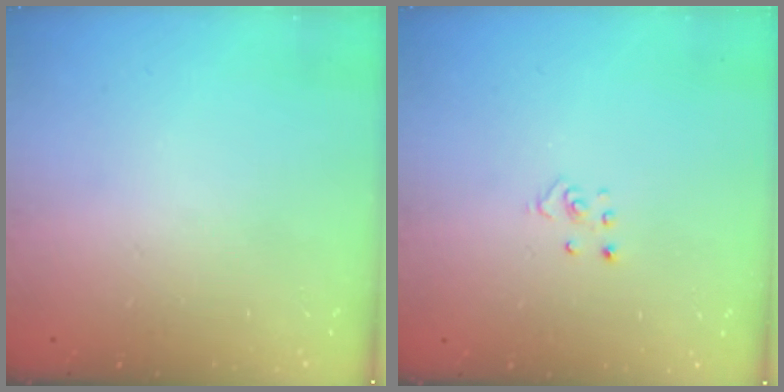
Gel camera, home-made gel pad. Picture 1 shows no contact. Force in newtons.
{"total": 2.3, "press": 2.3, "slide": 0.2}